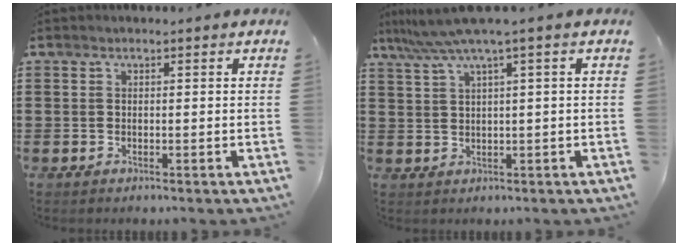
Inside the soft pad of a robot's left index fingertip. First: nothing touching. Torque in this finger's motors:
{"motor_torque": [1.08, -1.06, 0.54, 0.19]}